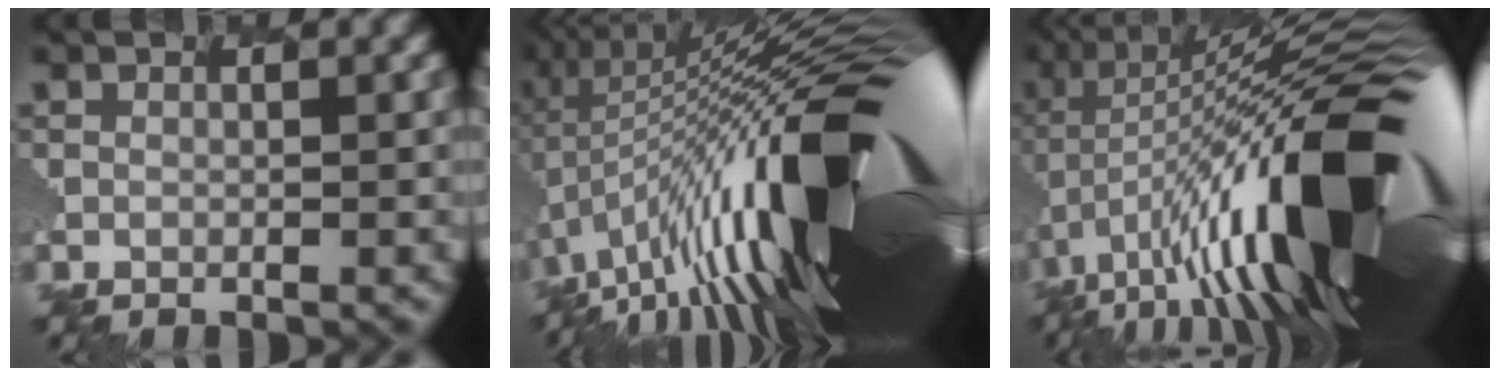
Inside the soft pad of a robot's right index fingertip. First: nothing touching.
{"total": 19.4, "force": [0.7, 6.0, 18.4], "torque": [-0.294, 0.011, 0.008]}
{"total": 18.2, "force": [-1.0, 6.1, 17.1], "torque": [-0.268, 0.012, -0.034]}